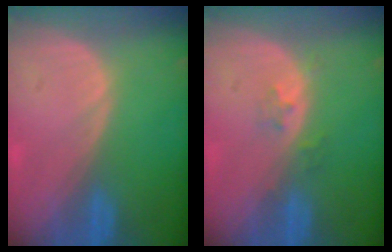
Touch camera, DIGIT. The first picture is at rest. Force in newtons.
{"total": 2.1, "press": 1.8, "slide": 1.2}